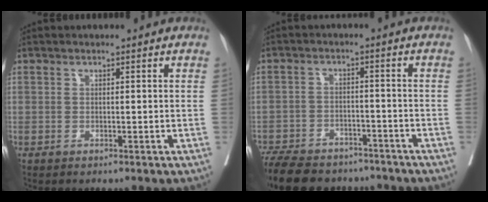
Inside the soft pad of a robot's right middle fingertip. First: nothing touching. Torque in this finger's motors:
{"motor_torque": [1.02, -1.11, 0.37, 0.06]}